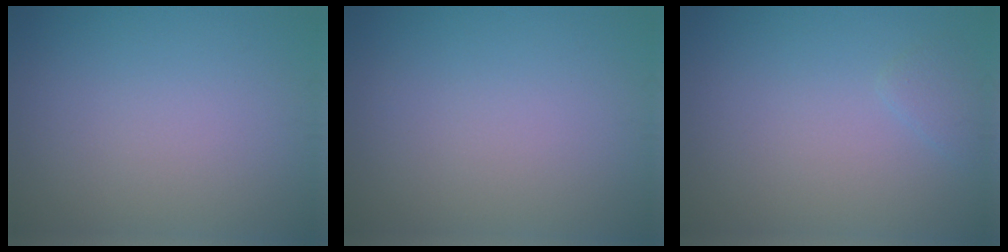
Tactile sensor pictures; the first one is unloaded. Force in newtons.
{"total": 0.0}
{"total": 1.0, "press": 1.0, "slide": 0.1}